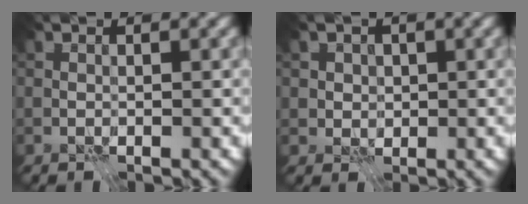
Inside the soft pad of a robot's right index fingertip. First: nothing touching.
{"total": 2.2, "force": [0.6, 1.9, 0.9], "torque": [-0.011, 0.002, 0.009]}